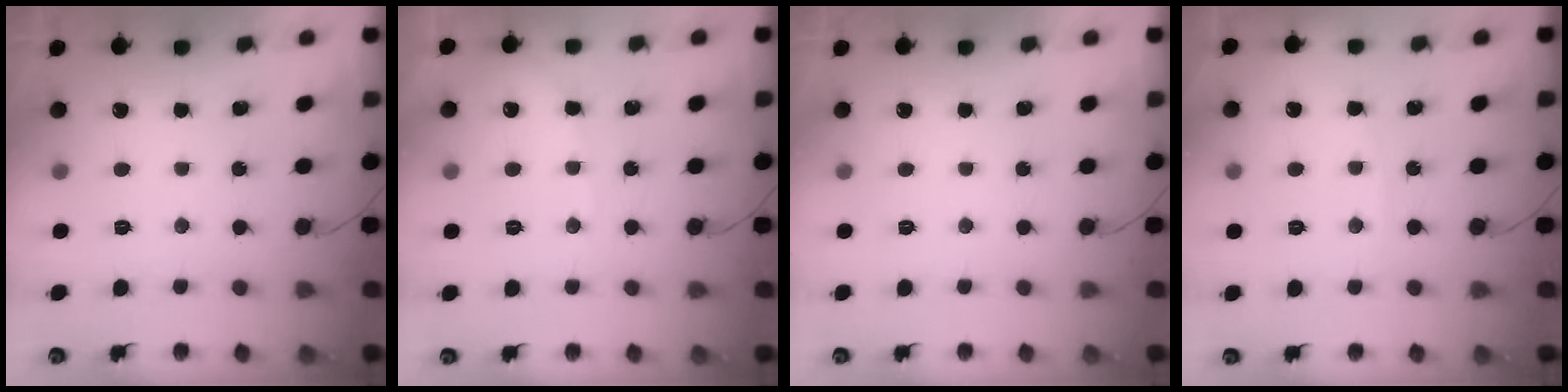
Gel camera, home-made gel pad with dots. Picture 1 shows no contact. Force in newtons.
{"total": 4.4, "press": 4.4, "slide": 0.6}
{"total": 0.0}
{"total": 2.7, "press": 2.7, "slide": 0.5}